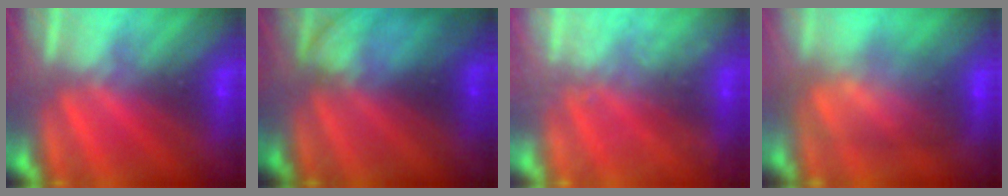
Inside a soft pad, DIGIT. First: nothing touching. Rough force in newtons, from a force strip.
{"total": 2.3}
{"total": 2.4}
{"total": 8.4}